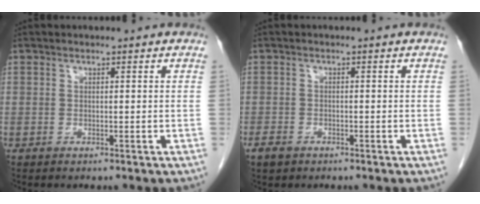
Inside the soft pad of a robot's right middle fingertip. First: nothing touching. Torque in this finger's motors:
{"motor_torque": [0.45, 0.02, 0.27, 0.04]}